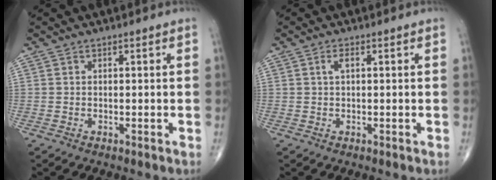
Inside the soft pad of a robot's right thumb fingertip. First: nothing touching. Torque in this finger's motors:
{"motor_torque": [0.63, 0.54, 0.31, 0.12, 0.00]}